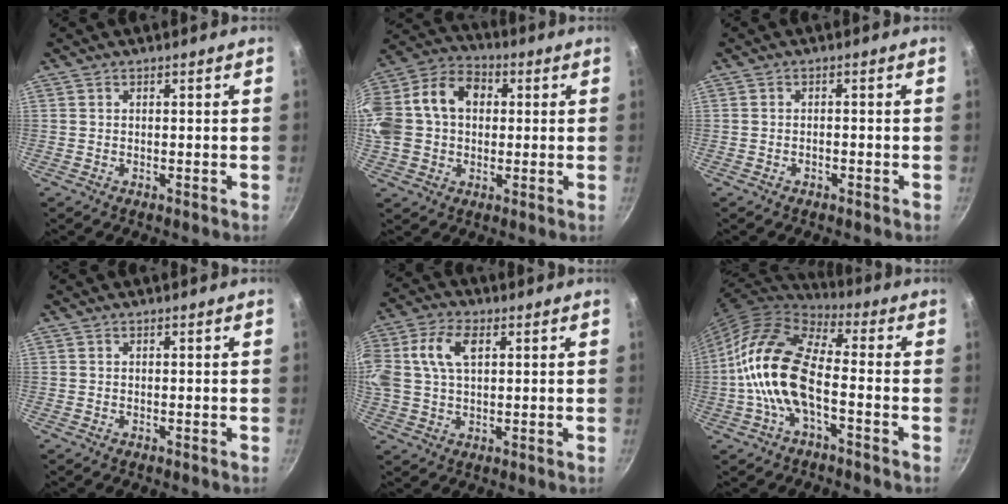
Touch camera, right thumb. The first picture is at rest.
{"total": 21.2, "force": [2.7, 16.1, 13.5], "torque": [-0.280, 0.056, 0.035]}
{"total": 1.0, "force": [-0.6, 0.5, 0.5], "torque": [-0.013, 0.008, -0.010]}
{"total": 0.0}
{"total": 13.2, "force": [3.4, 8.2, 9.7], "torque": [-0.205, 0.026, 0.058]}
{"total": 15.8, "force": [-2.9, 7.5, 13.6], "torque": [-0.250, 0.036, -0.068]}